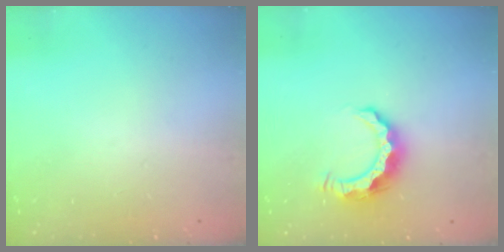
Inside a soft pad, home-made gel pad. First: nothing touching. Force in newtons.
{"total": 8.4, "press": 8.3, "slide": 0.6}